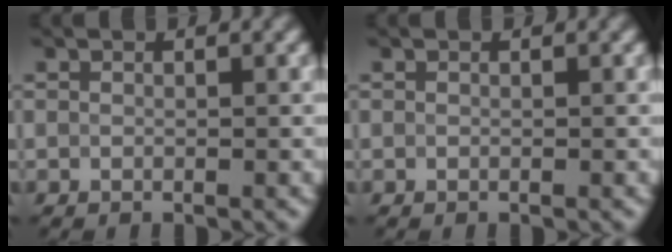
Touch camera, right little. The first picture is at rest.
{"total": 0.0}